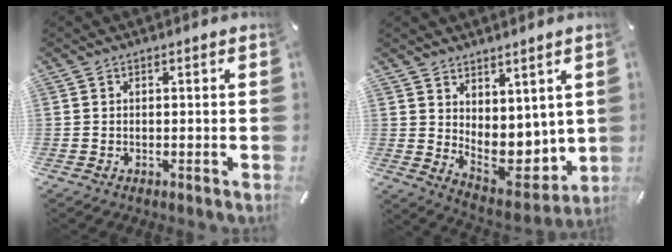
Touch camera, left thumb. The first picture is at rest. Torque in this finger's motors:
{"motor_torque": [1.21, 1.15, 0.31, -0.22, 0.15]}